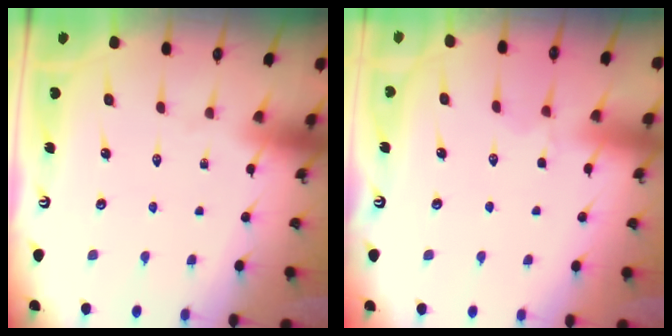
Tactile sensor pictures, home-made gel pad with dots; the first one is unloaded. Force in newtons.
{"total": 2.6, "press": 2.4, "slide": 1.2}